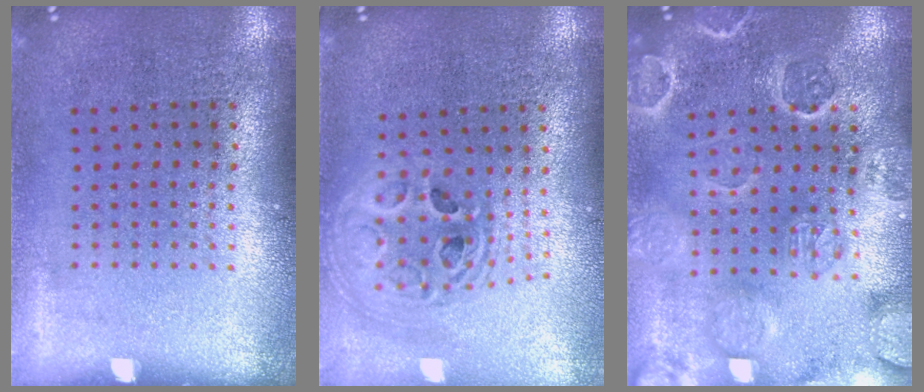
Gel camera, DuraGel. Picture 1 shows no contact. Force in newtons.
{"total": 2.1, "press": 1.7, "slide": 1.3}
{"total": 3.2, "press": 3.0, "slide": 1.1}